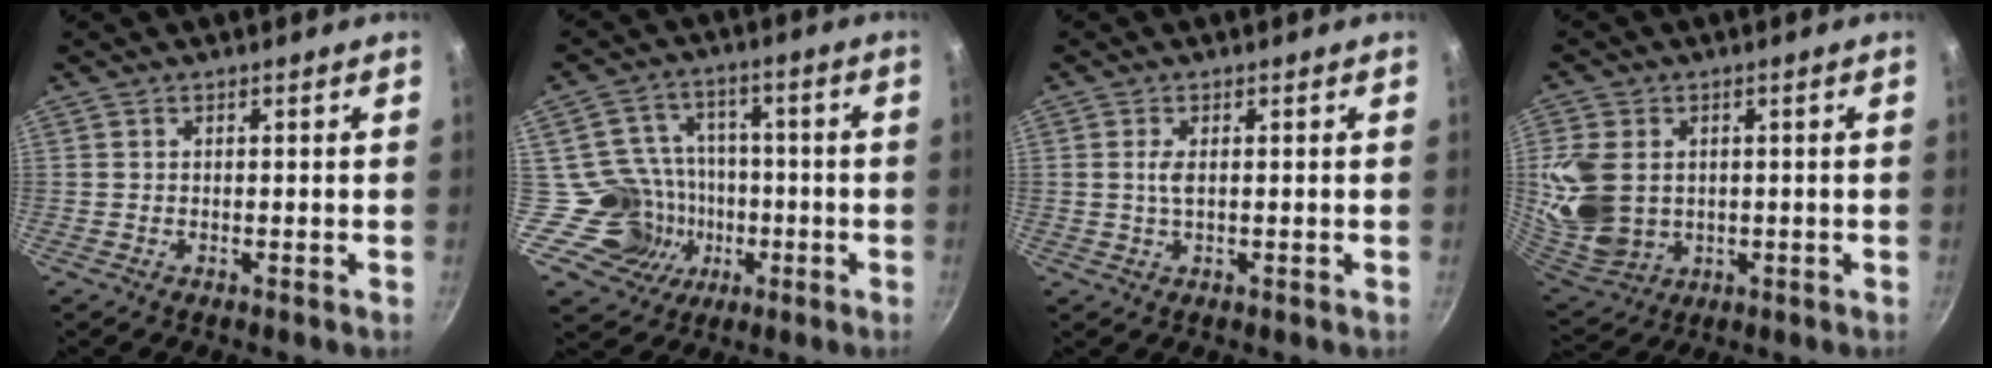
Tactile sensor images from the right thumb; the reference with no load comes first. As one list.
[{"total": 11.9, "force": [-3.1, 11.3, 2.2], "torque": [0.008, 0.041, -0.046]}, {"total": 2.0, "force": [0.2, 0.7, 1.9], "torque": [-0.040, -0.001, 0.005]}, {"total": 13.6, "force": [1.4, 10.3, 8.8], "torque": [-0.181, -0.020, 0.043]}]